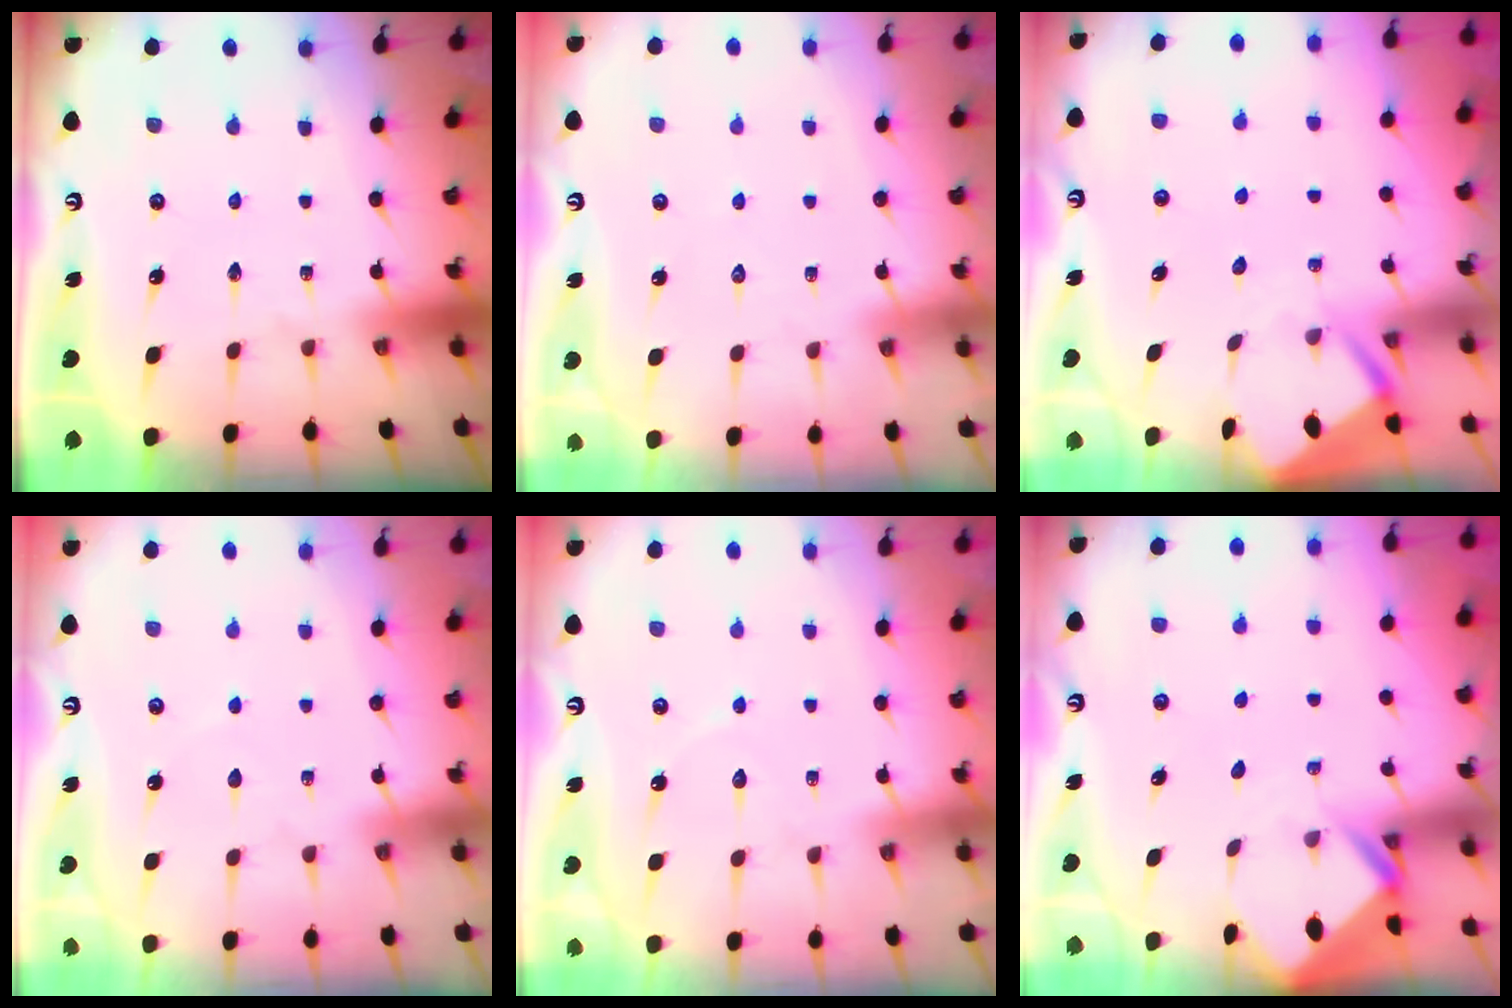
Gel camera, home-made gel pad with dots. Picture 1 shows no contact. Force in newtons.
{"total": 2.9, "press": 2.9, "slide": 0.4}
{"total": 3.2, "press": 3.2, "slide": 0.3}
{"total": 2.3, "press": 2.3, "slide": 0.3}
{"total": 5.7, "press": 5.7, "slide": 0.7}
{"total": 2.6, "press": 2.6, "slide": 0.2}